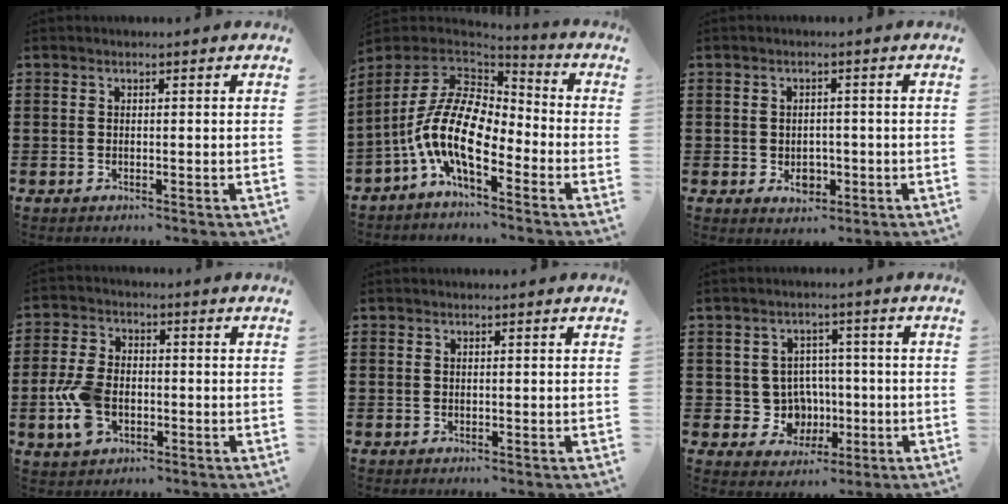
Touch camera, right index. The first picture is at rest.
{"total": 13.8, "force": [-4.5, 6.5, 11.3], "torque": [-0.261, -0.001, -0.094]}
{"total": 3.1, "force": [-0.9, 2.1, 2.0], "torque": [-0.031, -0.002, -0.019]}
{"total": 7.6, "force": [-1.9, 4.7, 5.7], "torque": [-0.139, 0.001, -0.040]}
{"total": 0.0}
{"total": 6.1, "force": [-0.4, 5.8, 1.7], "torque": [-0.040, 0.004, -0.005]}